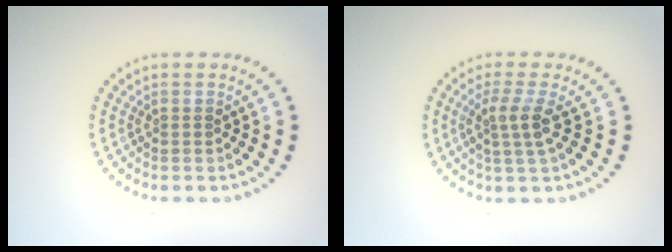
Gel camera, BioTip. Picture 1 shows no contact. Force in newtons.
{"total": 2.5, "press": 2.0, "slide": 1.6}